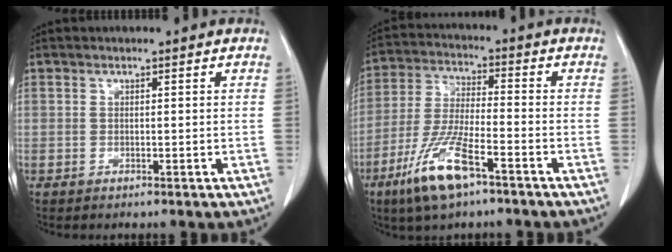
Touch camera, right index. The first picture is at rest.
{"total": 11.3, "force": [-6.5, 2.1, 9.0], "torque": [-0.187, -0.021, -0.121]}